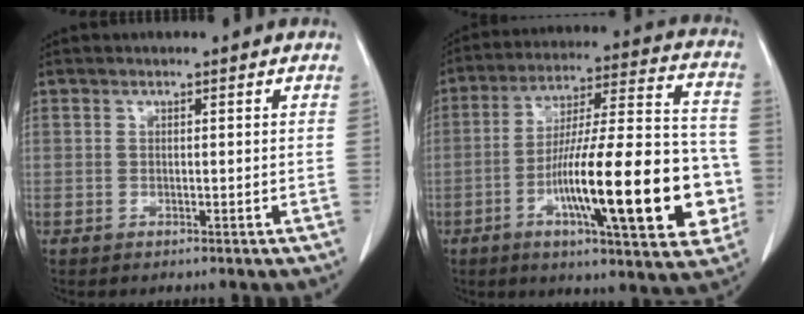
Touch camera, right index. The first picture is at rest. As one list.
[{"total": 23.4, "force": [-6.5, 4.0, 22.2], "torque": [-0.316, 0.009, -0.092]}]